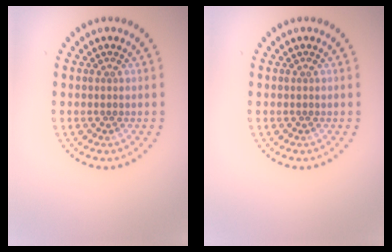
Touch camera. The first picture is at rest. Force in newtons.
{"total": 0.0}